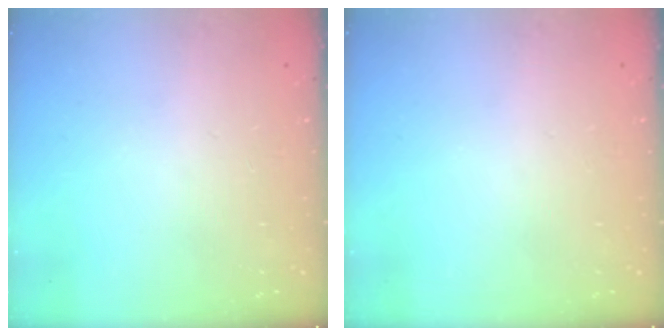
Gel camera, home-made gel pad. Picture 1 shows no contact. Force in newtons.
{"total": 0.0}